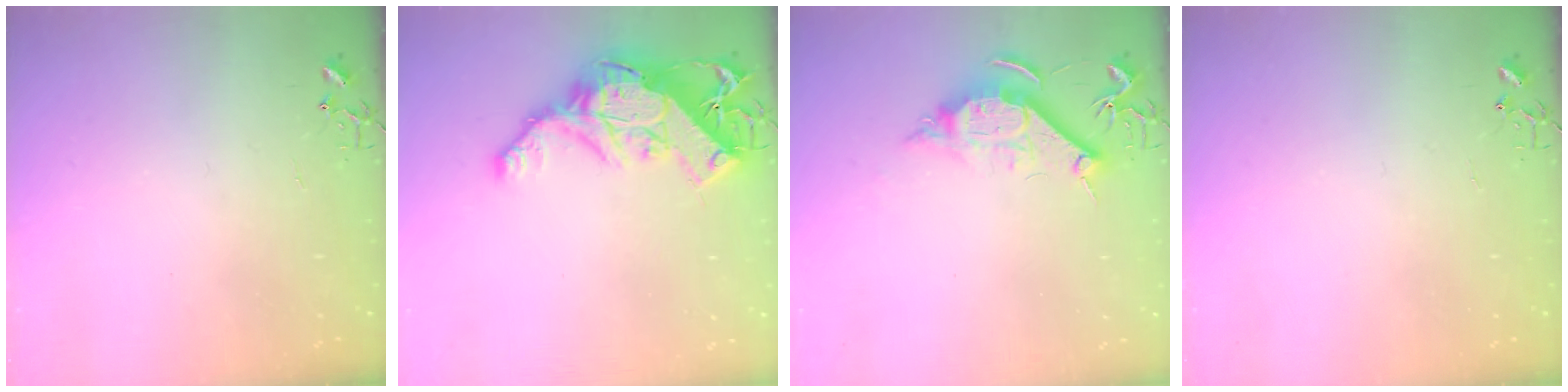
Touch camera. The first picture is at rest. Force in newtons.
{"total": 18.1, "press": 18.0, "slide": 1.6}
{"total": 10.1, "press": 10.0, "slide": 0.8}
{"total": 0.0}